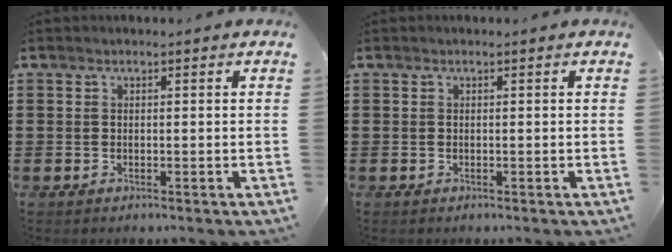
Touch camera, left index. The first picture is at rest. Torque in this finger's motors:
{"motor_torque": [0.00, 0.00, 0.01, 0.00]}